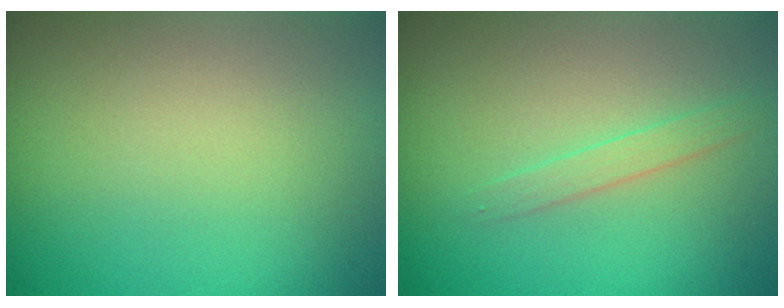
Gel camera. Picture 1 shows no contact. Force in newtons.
{"total": 1.2, "press": 1.2, "slide": 0.1}